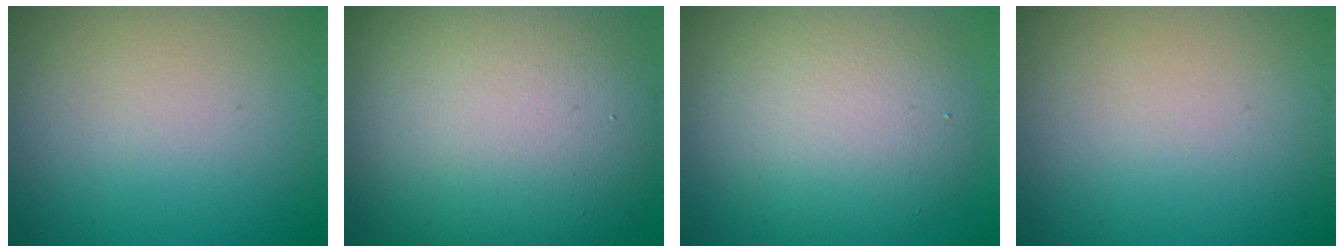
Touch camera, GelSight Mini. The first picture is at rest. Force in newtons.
{"total": 15.5, "press": 15.5, "slide": 1.2}
{"total": 7.9, "press": 7.9, "slide": 0.4}
{"total": 0.0}